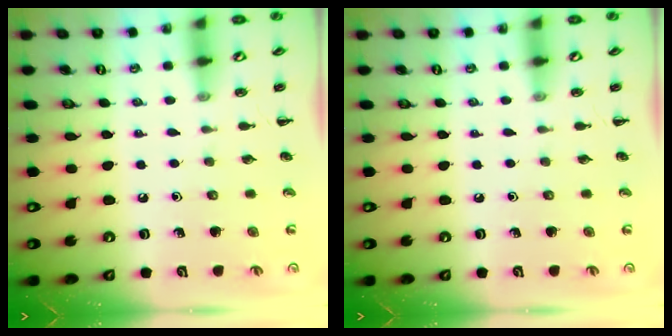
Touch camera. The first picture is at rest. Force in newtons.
{"total": 0.0}